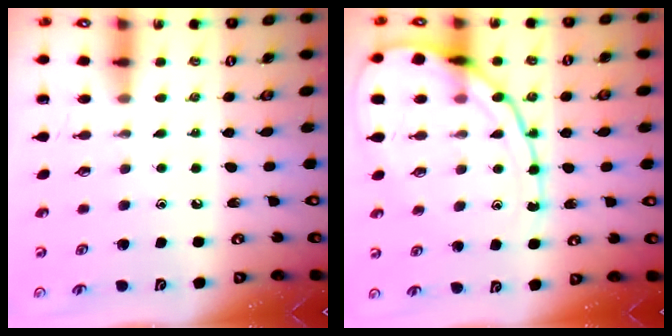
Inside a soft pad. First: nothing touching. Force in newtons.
{"total": 15.9, "press": 15.8, "slide": 1.4}